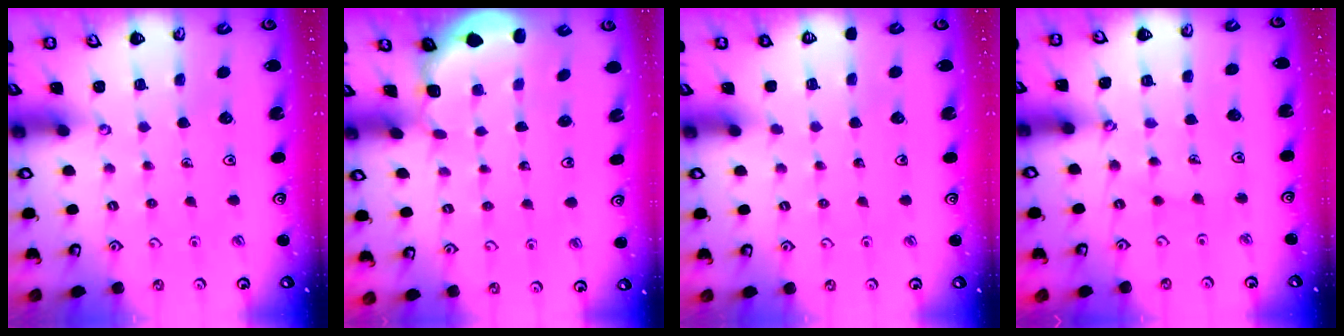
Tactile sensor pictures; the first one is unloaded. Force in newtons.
{"total": 1.9, "press": 1.8, "slide": 0.7}
{"total": 0.0}
{"total": 1.0, "press": 1.0, "slide": 0.2}